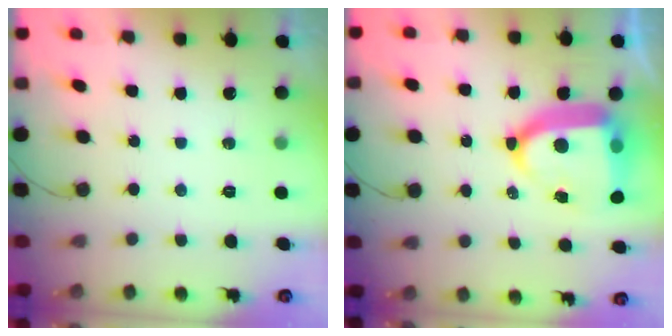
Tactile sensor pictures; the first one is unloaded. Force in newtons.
{"total": 17.3, "press": 17.2, "slide": 2.0}